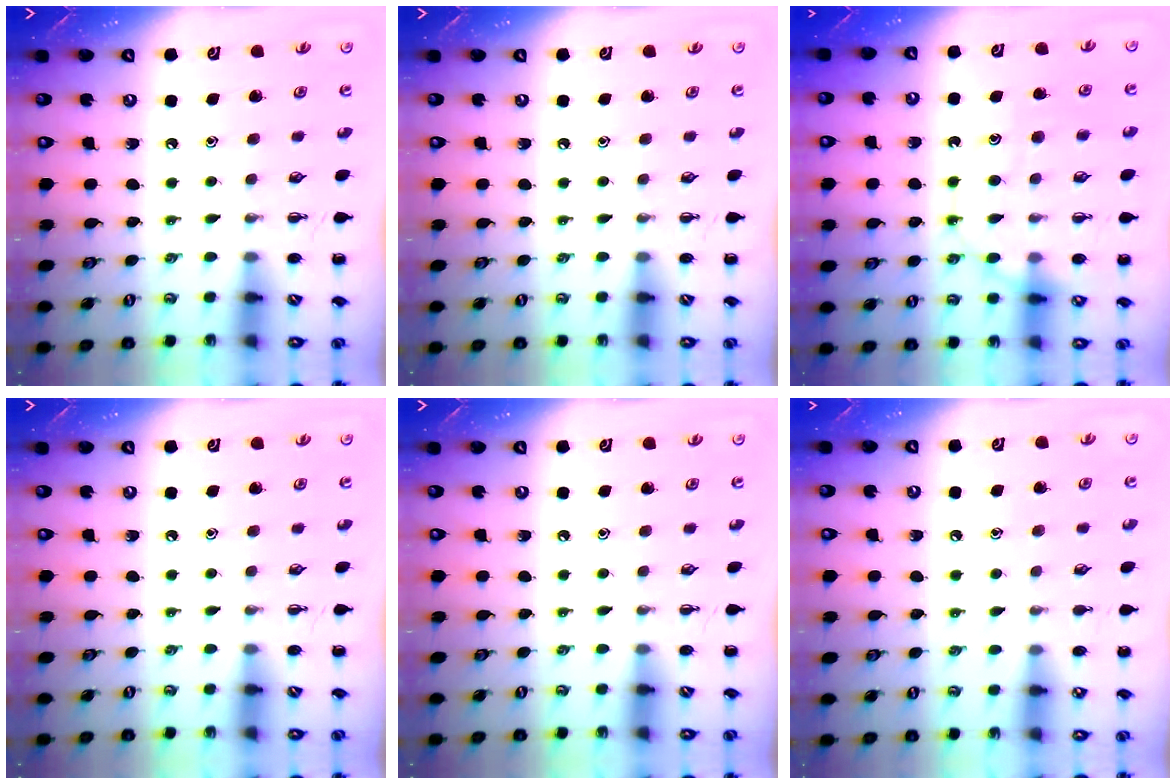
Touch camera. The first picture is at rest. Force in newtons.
{"total": 0.0}
{"total": 14.3, "press": 14.3, "slide": 1.3}
{"total": 0.0}
{"total": 0.0}
{"total": 6.1, "press": 5.8, "slide": 1.8}